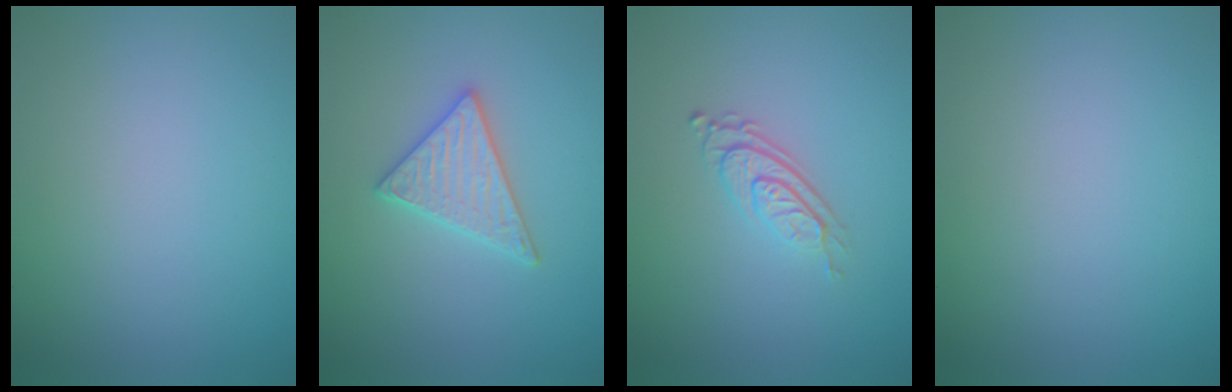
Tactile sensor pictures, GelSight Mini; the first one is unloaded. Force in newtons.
{"total": 2.9, "press": 2.8, "slide": 0.5}
{"total": 2.9, "press": 1.9, "slide": 2.2}
{"total": 0.0}